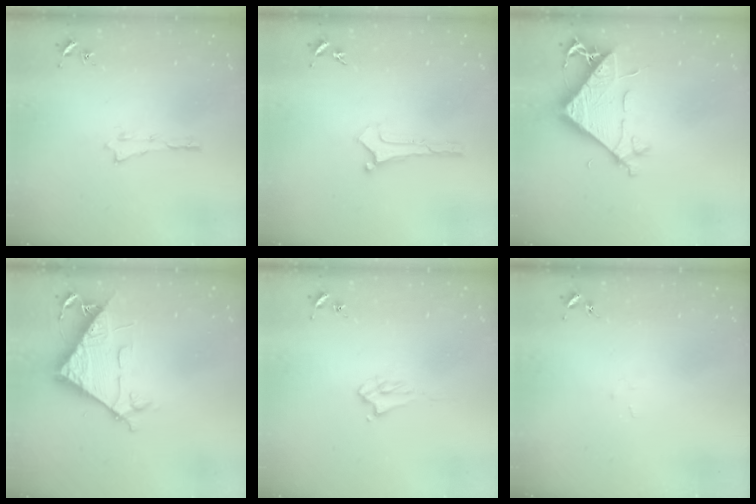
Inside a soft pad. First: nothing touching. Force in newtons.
{"total": 0.0}
{"total": 7.6, "press": 7.5, "slide": 1.2}
{"total": 8.5, "press": 8.4, "slide": 0.7}
{"total": 2.2, "press": 2.2, "slide": 0.4}
{"total": 1.0, "press": 1.0, "slide": 0.1}